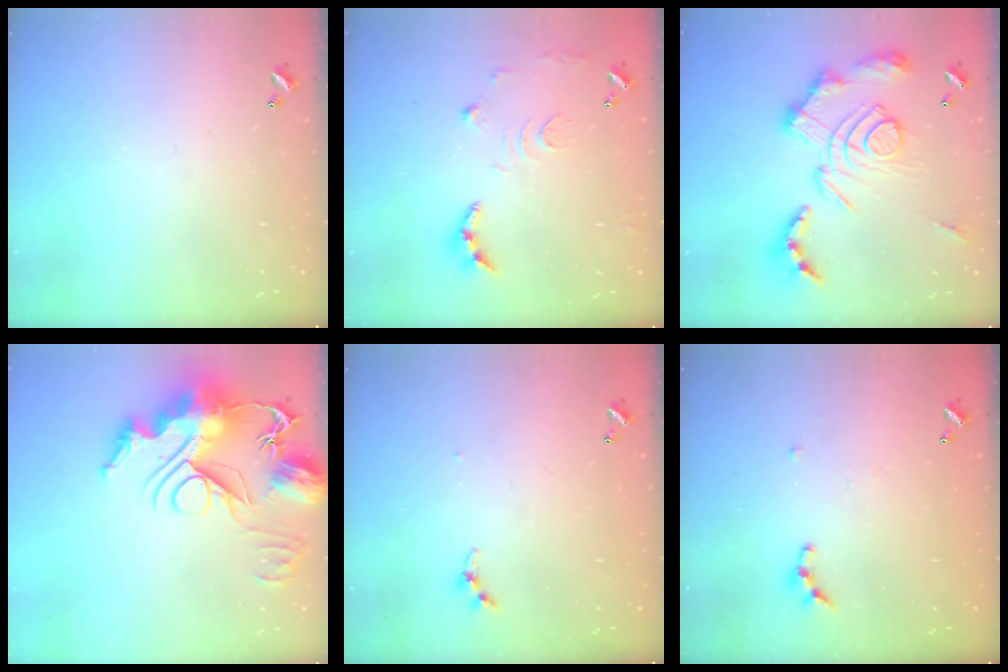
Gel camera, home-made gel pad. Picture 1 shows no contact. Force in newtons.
{"total": 11.1, "press": 11.0, "slide": 1.0}
{"total": 3.3, "press": 2.6, "slide": 2.0}
{"total": 24.6, "press": 24.5, "slide": 2.2}
{"total": 3.4, "press": 3.4, "slide": 0.3}
{"total": 6.2, "press": 6.2, "slide": 0.7}